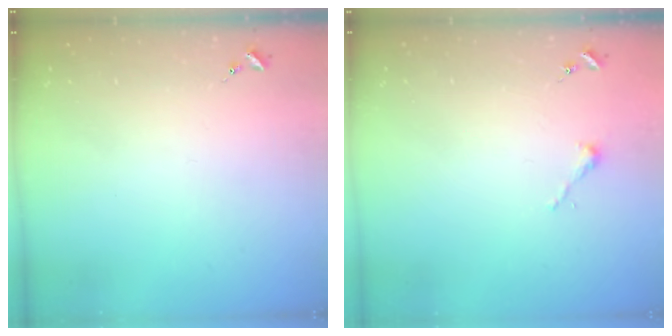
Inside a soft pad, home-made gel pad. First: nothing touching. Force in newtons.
{"total": 2.5, "press": 2.5, "slide": 0.2}